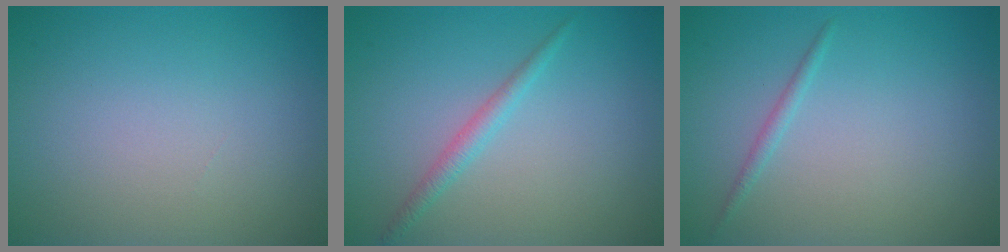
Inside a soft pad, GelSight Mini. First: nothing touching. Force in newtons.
{"total": 1.5, "press": 1.5, "slide": 0.0}
{"total": 0.9, "press": 0.9, "slide": 0.1}